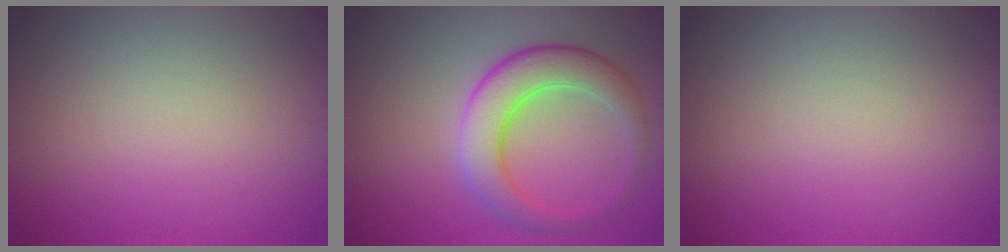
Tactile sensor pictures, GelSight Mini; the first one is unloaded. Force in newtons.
{"total": 5.5, "press": 5.5, "slide": 0.2}
{"total": 0.0}